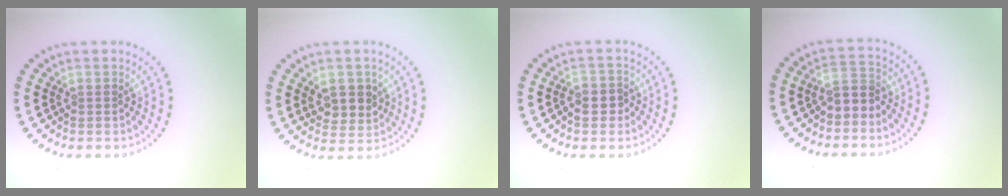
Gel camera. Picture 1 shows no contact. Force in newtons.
{"total": 2.9, "press": 2.8, "slide": 0.9}
{"total": 2.4, "press": 2.3, "slide": 0.8}
{"total": 2.4, "press": 2.1, "slide": 1.2}